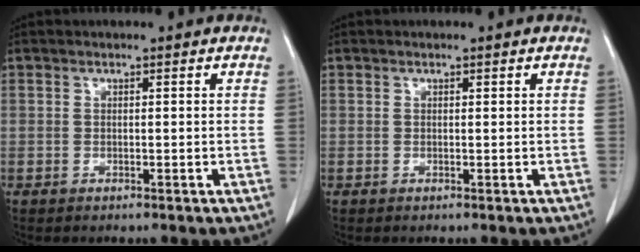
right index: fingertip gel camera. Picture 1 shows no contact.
{"total": 0.0}